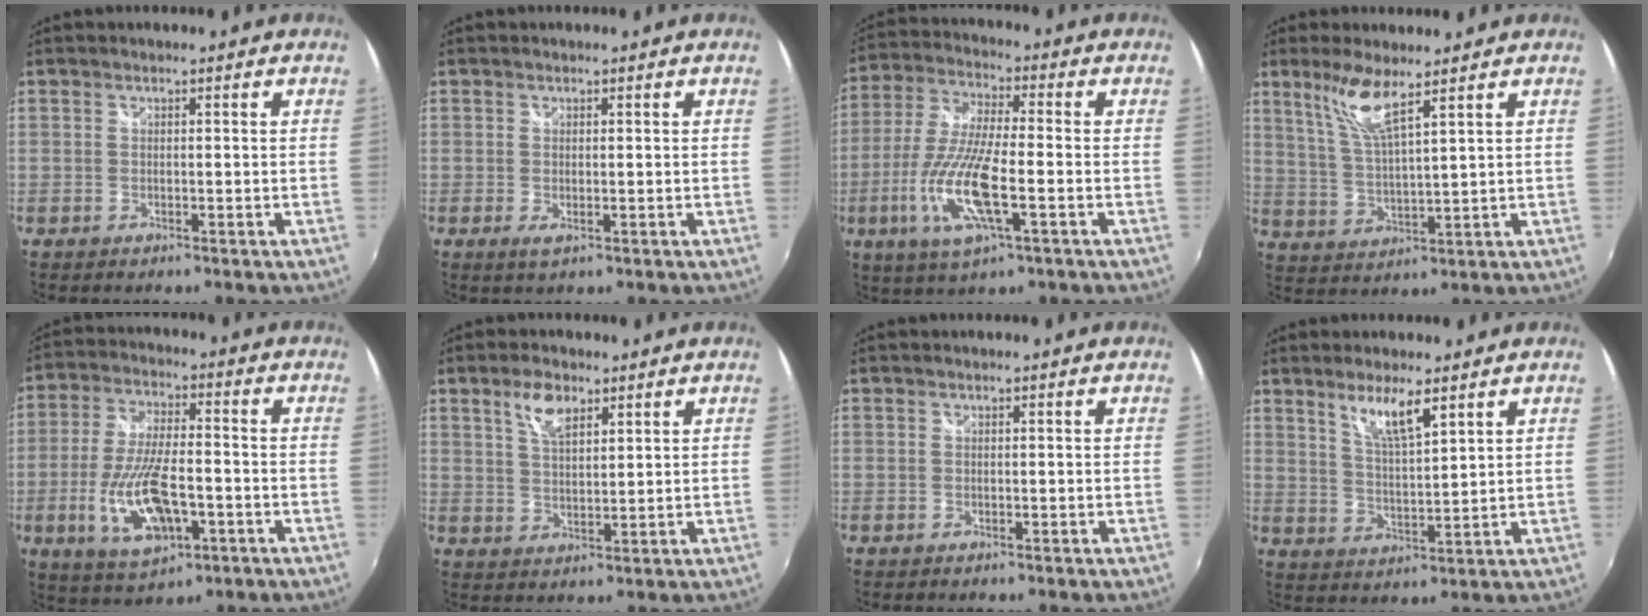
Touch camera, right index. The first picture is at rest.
{"total": 1.4, "force": [-0.2, 0.6, 1.3], "torque": [-0.026, -0.006, -0.002]}
{"total": 14.8, "force": [-4.6, 3.4, 13.7], "torque": [-0.293, -0.016, -0.090]}
{"total": 7.7, "force": [5.2, 0.8, 5.7], "torque": [-0.117, -0.002, 0.111]}
{"total": 14.3, "force": [-4.5, 5.6, 12.3], "torque": [-0.254, -0.015, -0.075]}
{"total": 5.8, "force": [3.4, 2.6, 3.9], "torque": [-0.070, 0.008, 0.063]}
{"total": 0.0}
{"total": 6.8, "force": [4.4, 1.0, 5.0], "torque": [-0.093, -0.005, 0.085]}